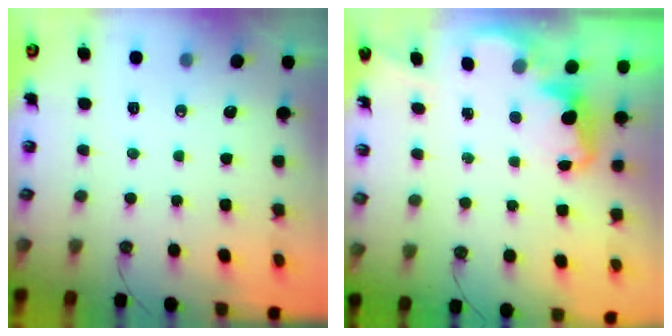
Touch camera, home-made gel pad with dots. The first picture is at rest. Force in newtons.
{"total": 2.2, "press": 2.1, "slide": 0.7}